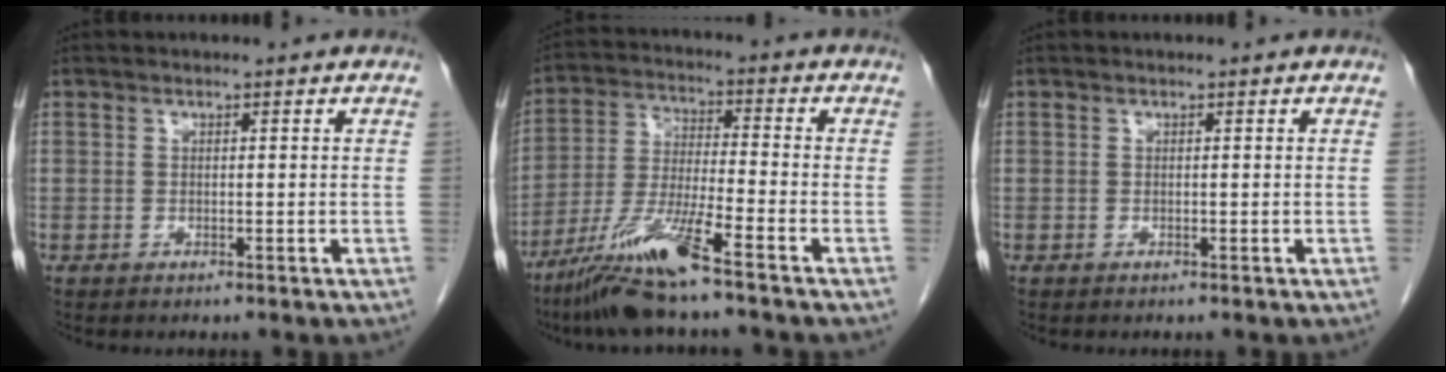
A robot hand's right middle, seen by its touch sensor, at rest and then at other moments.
{"total": 11.6, "force": [-7.9, -0.4, 8.4], "torque": [-0.174, -0.030, -0.152]}
{"total": 0.0}